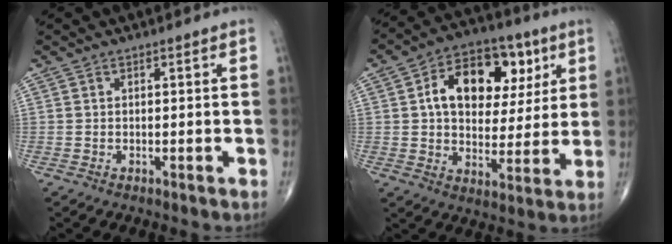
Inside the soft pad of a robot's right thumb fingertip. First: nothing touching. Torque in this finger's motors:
{"motor_torque": [1.42, 2.49, 0.60, -0.11, 0.05]}